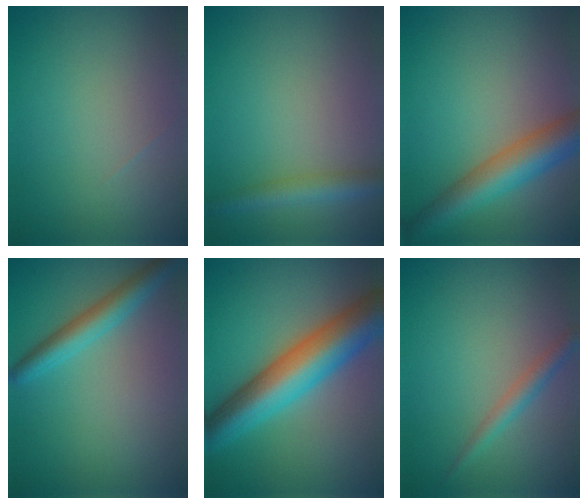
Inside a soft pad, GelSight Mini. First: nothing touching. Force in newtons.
{"total": 2.9, "press": 2.9, "slide": 0.1}
{"total": 6.2, "press": 6.2, "slide": 0.2}
{"total": 3.4, "press": 3.4, "slide": 0.1}
{"total": 10.1, "press": 10.1, "slide": 0.3}
{"total": 1.8, "press": 1.8, "slide": 0.0}